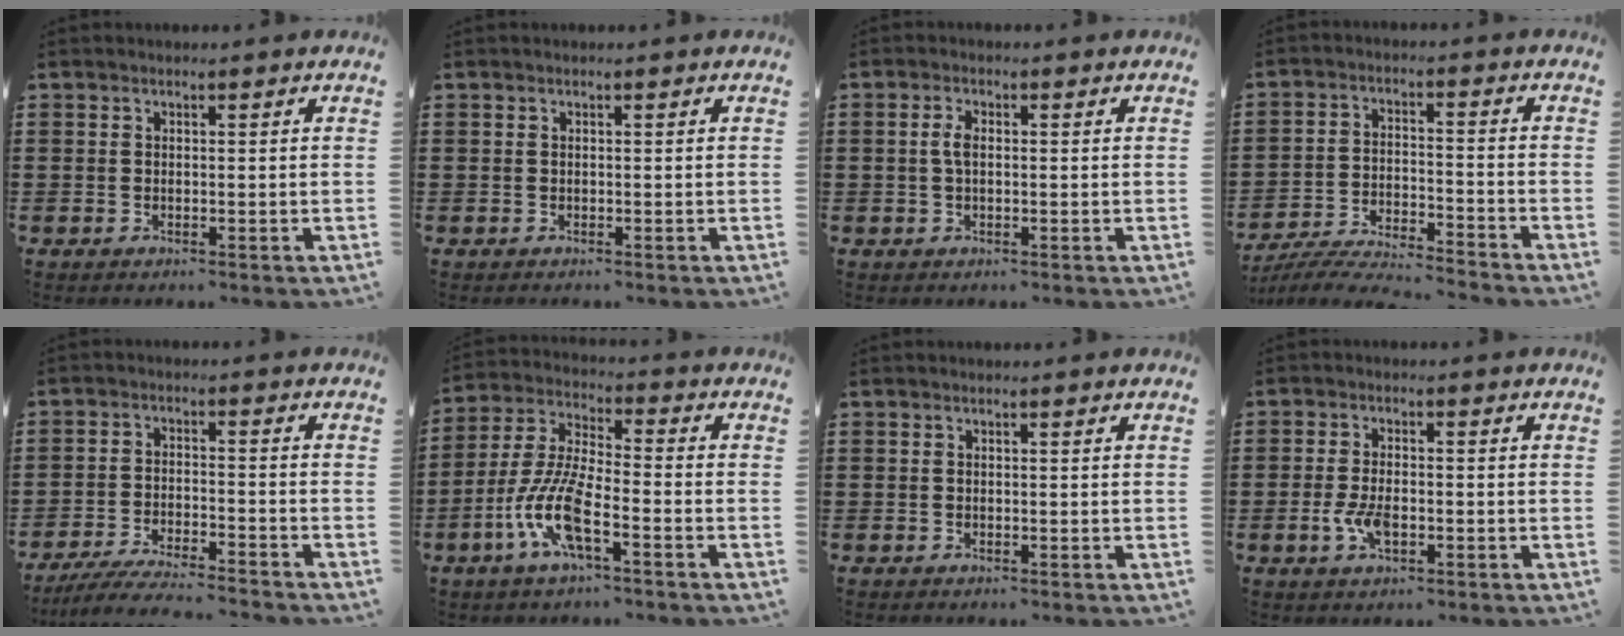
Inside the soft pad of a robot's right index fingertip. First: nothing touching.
{"total": 0.0}
{"total": 2.6, "force": [0.1, 1.2, 2.3], "torque": [-0.053, 0.000, -0.003]}
{"total": 6.4, "force": [-6.3, -0.2, 1.3], "torque": [-0.031, -0.003, -0.124]}
{"total": 5.7, "force": [-5.4, -0.2, 1.6], "torque": [-0.047, -0.017, -0.110]}
{"total": 9.7, "force": [-4.4, 2.4, 8.3], "torque": [-0.206, -0.015, -0.091]}
{"total": 0.0}
{"total": 4.4, "force": [-1.3, 2.0, 3.6], "torque": [-0.084, -0.003, -0.027]}